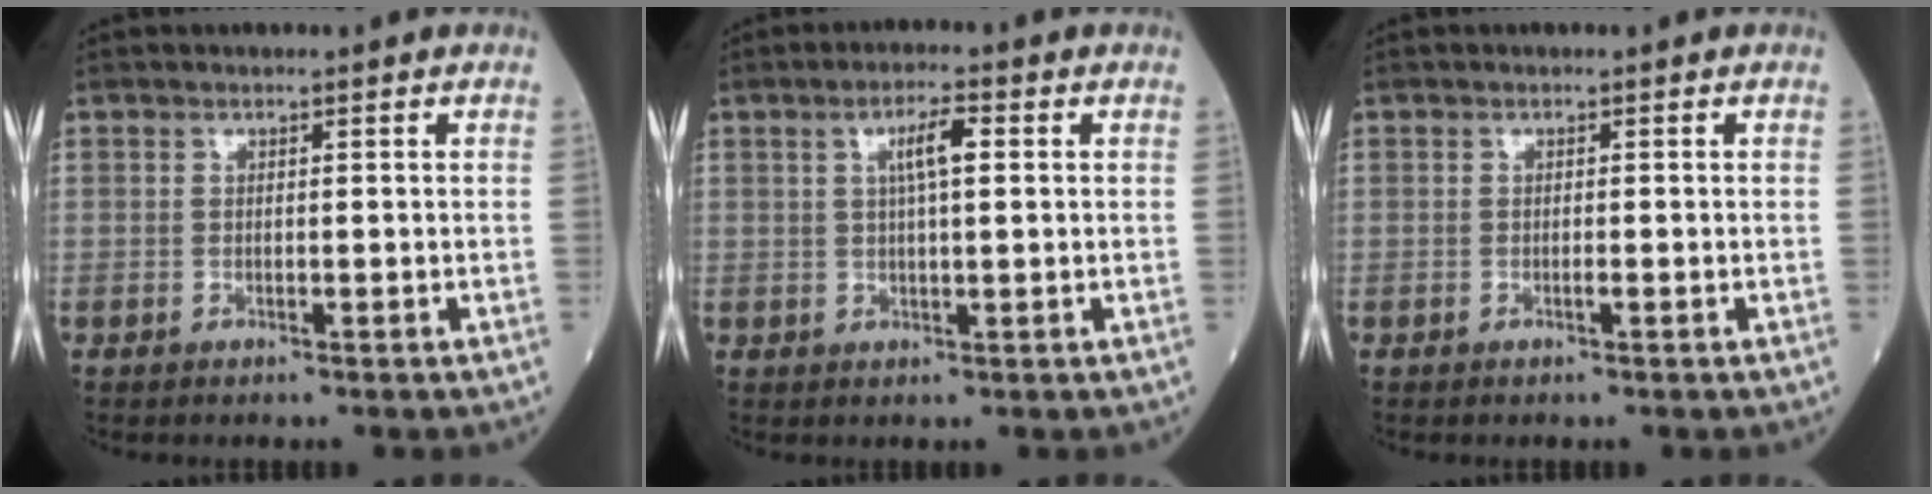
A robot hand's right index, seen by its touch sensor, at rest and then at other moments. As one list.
[{"total": 4.5, "force": [1.3, 0.7, 4.3], "torque": [-0.076, 0.008, 0.023]}, {"total": 0.6, "force": [-0.3, -0.1, 0.4], "torque": [-0.008, 0.000, -0.006]}]